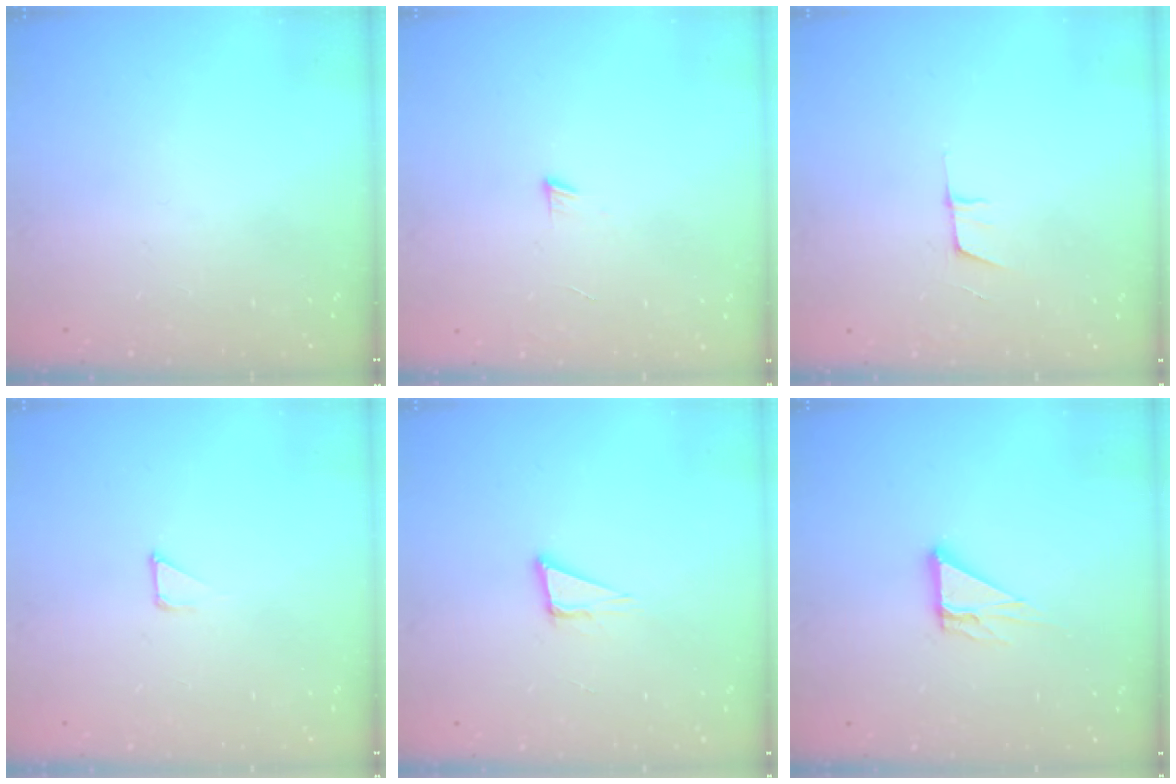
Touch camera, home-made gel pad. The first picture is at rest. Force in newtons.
{"total": 4.0, "press": 3.9, "slide": 0.4}
{"total": 5.1, "press": 4.3, "slide": 2.6}
{"total": 1.7, "press": 1.7, "slide": 0.0}
{"total": 4.9, "press": 3.8, "slide": 3.0}
{"total": 5.5, "press": 5.5, "slide": 0.3}